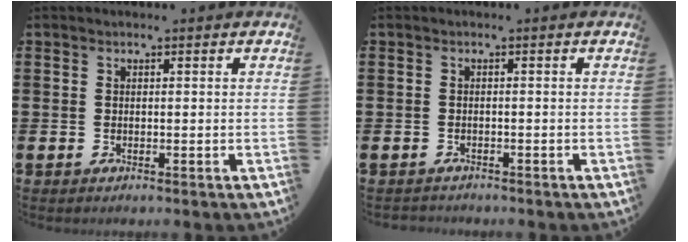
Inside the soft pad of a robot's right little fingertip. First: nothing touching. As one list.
[{"total": 0.6, "force": [-0.6, 0.1, -0.1], "torque": [-0.001, -0.002, -0.013]}]